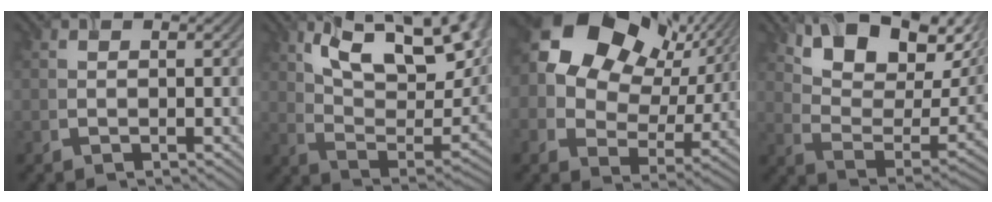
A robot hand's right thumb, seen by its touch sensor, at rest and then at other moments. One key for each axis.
{"total": 16.3, "fx": 9.5, "fy": 6.7, "fz": 11.5, "tx": -0.205, "ty": 0.004, "tz": 0.154}
{"total": 17.0, "fx": 6.7, "fy": 12.0, "fz": 10.0, "tx": -0.200, "ty": 0.026, "tz": 0.121}
{"total": 14.9, "fx": 9.5, "fy": 6.6, "fz": 9.3, "tx": -0.166, "ty": -0.002, "tz": 0.154}